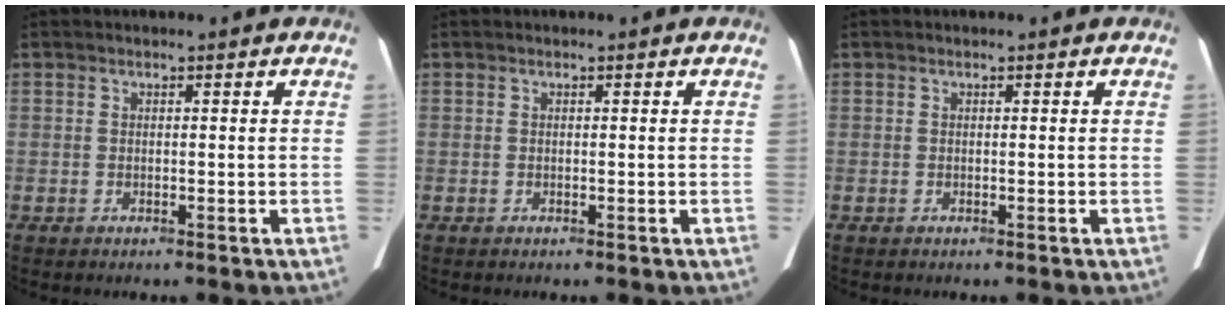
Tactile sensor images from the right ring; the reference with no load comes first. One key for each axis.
{"total": 0.0}
{"total": 0.0}